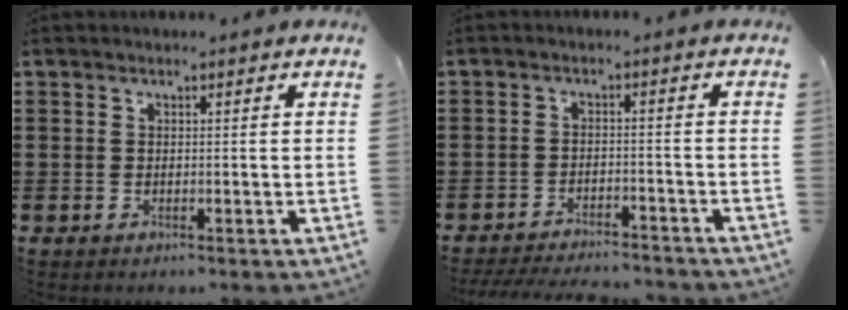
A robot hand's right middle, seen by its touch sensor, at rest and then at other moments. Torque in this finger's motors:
{"motor_torque": [0.87, -0.02, 0.20, 0.06]}